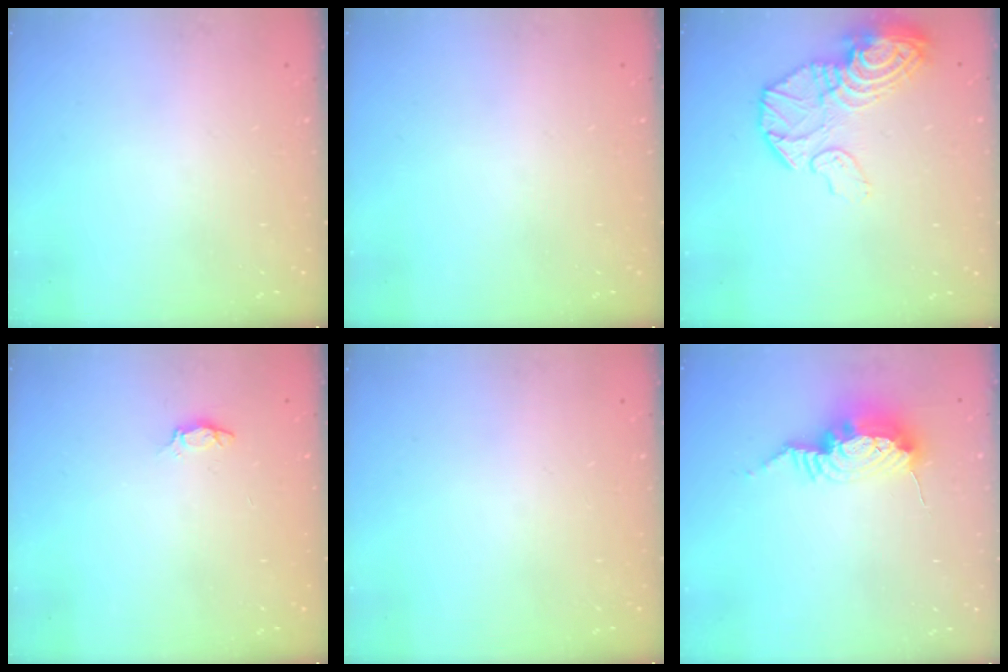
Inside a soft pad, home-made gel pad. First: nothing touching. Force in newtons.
{"total": 0.0}
{"total": 17.4, "press": 16.7, "slide": 5.1}
{"total": 3.1, "press": 3.1, "slide": 0.4}
{"total": 0.0}
{"total": 11.3, "press": 11.2, "slide": 0.7}